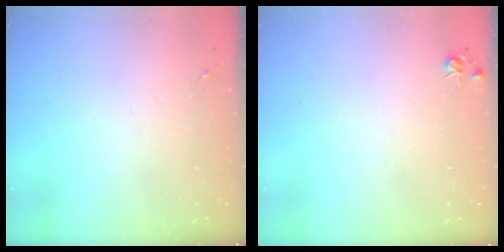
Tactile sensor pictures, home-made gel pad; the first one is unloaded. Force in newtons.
{"total": 4.3, "press": 4.3, "slide": 0.5}